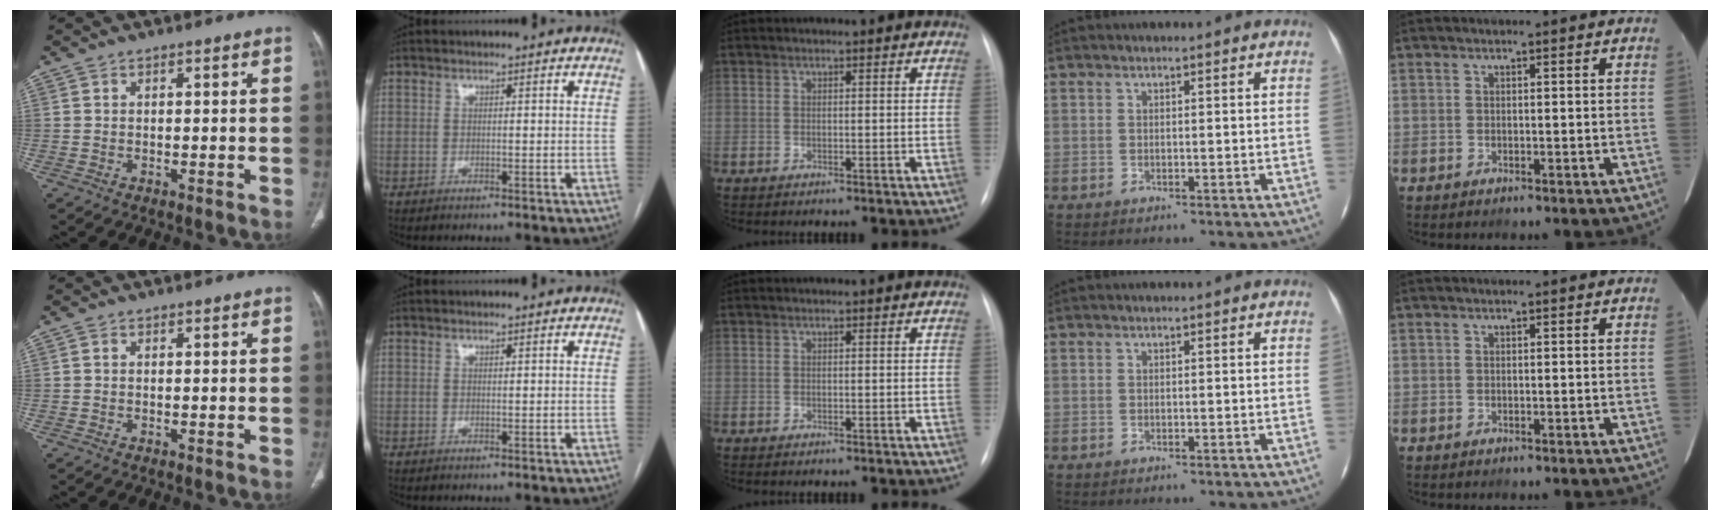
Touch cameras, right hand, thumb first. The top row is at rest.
{}